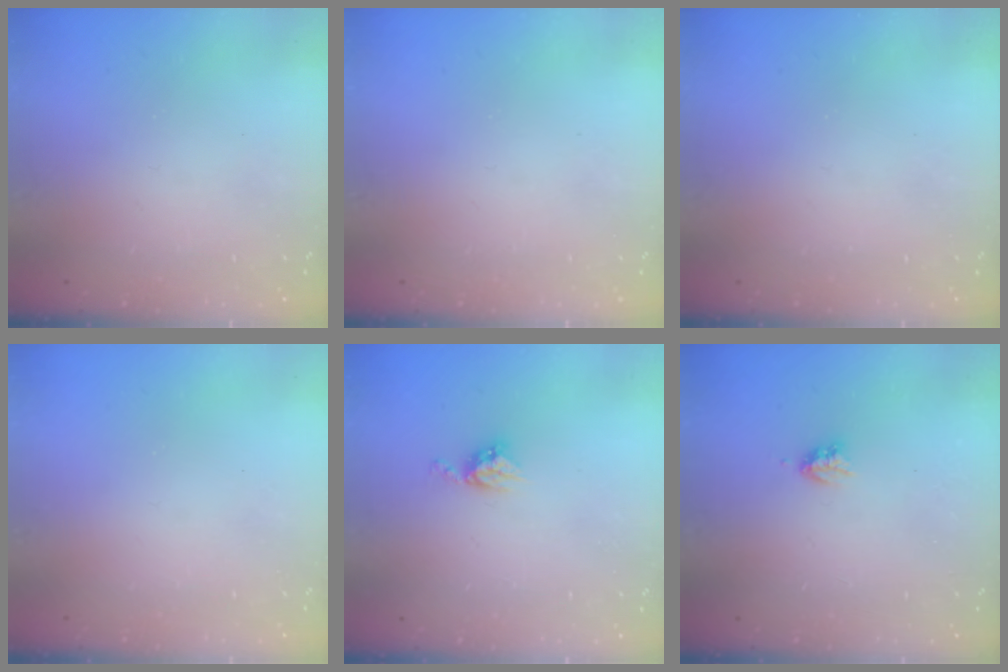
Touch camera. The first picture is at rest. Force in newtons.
{"total": 0.0}
{"total": 0.0}
{"total": 0.0}
{"total": 4.9, "press": 4.8, "slide": 0.2}
{"total": 2.9, "press": 2.9, "slide": 0.5}